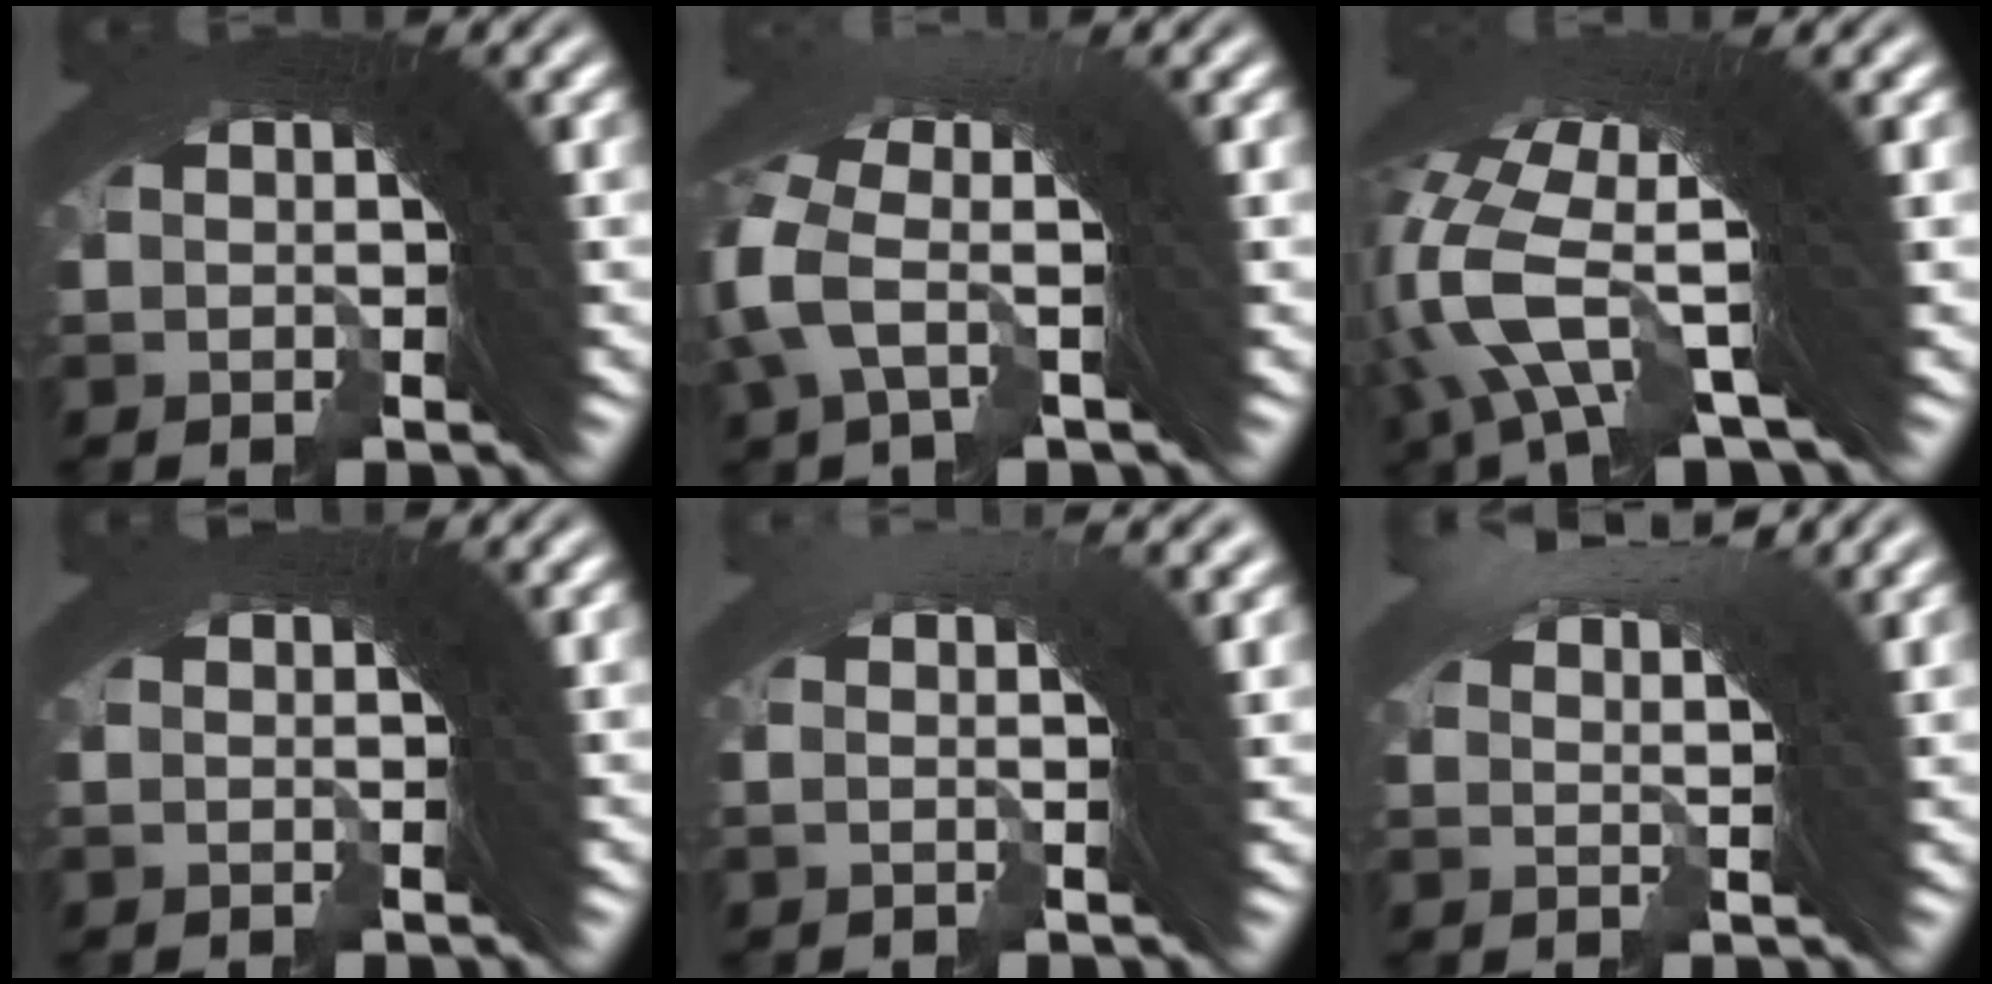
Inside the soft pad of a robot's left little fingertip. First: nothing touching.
{"total": 3.5, "force": [0.0, 1.7, 3.1], "torque": [-0.069, 0.006, -0.009]}
{"total": 9.0, "force": [0.5, 3.9, 8.1], "torque": [-0.153, -0.006, 0.007]}
{"total": 1.0, "force": [0.8, -0.4, 0.5], "torque": [-0.006, 0.005, 0.012]}
{"total": 3.6, "force": [1.6, 0.5, 3.2], "torque": [-0.015, 0.032, 0.006]}
{"total": 4.1, "force": [3.5, -0.9, 1.9], "torque": [-0.016, 0.019, 0.052]}